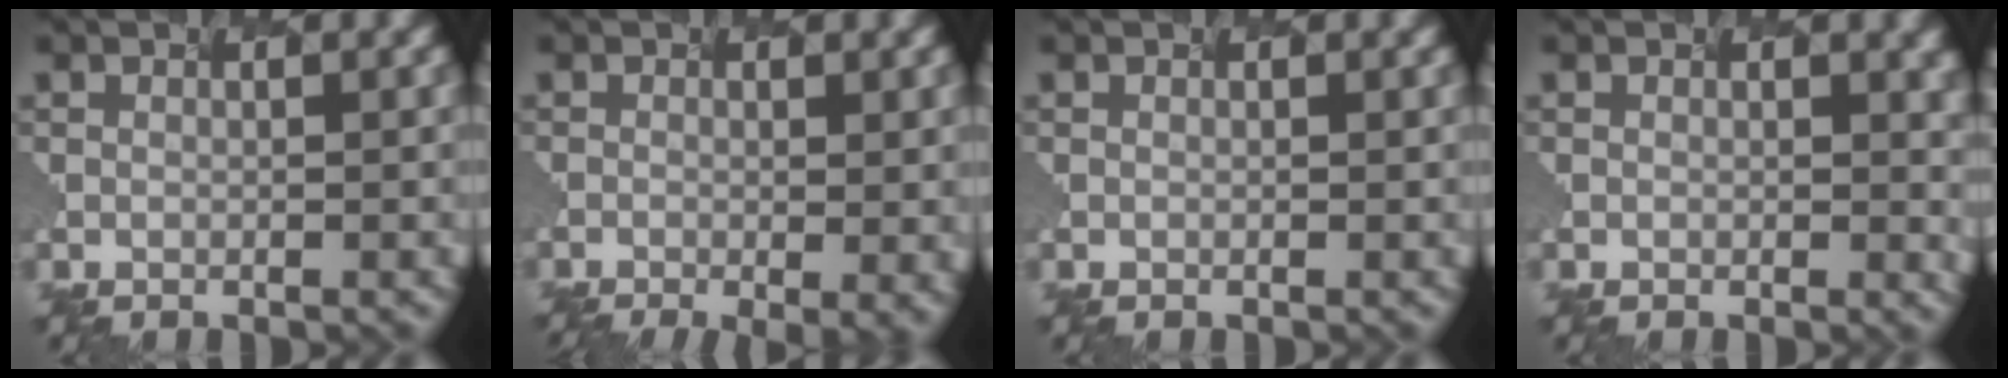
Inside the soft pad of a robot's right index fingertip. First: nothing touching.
{"total": 4.9, "force": [-1.8, 1.3, 4.3], "torque": [-0.044, -0.017, -0.002]}
{"total": 0.0}
{"total": 2.0, "force": [0.8, 1.2, 1.4], "torque": [-0.004, 0.002, 0.018]}